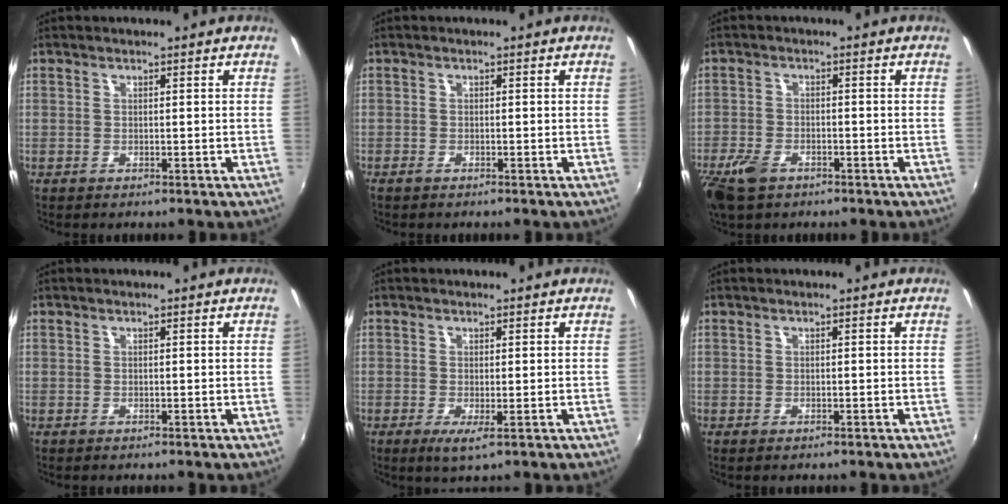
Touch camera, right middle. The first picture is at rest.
{"total": 0.9, "force": [-0.8, 0.2, 0.3], "torque": [-0.007, -0.003, -0.018]}
{"total": 6.9, "force": [-4.5, 3.7, 3.7], "torque": [-0.102, -0.013, -0.087]}
{"total": 0.0}
{"total": 2.6, "force": [-0.7, 0.3, 2.5], "torque": [-0.047, -0.011, -0.008]}
{"total": 0.0}